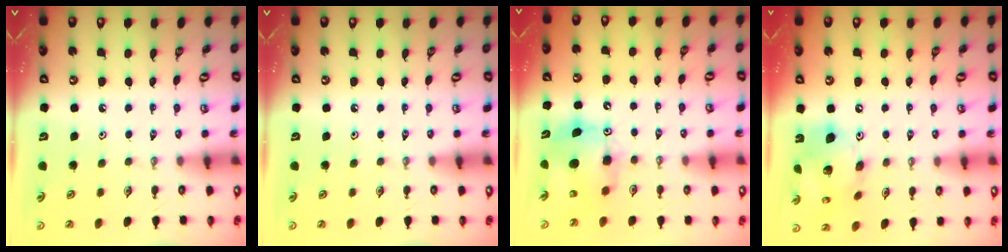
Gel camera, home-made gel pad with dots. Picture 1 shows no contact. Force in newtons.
{"total": 0.0}
{"total": 9.7, "press": 9.7, "slide": 0.6}
{"total": 17.2, "press": 16.9, "slide": 3.3}